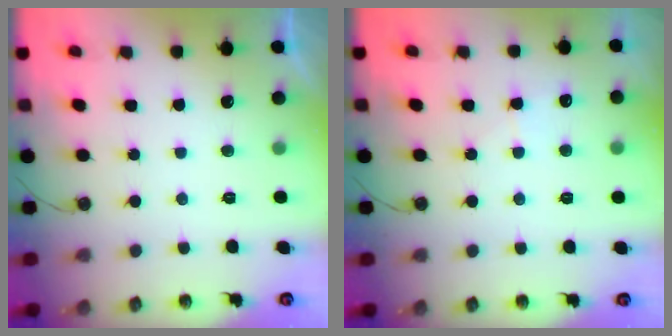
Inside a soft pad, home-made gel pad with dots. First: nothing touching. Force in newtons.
{"total": 4.6, "press": 4.5, "slide": 0.9}